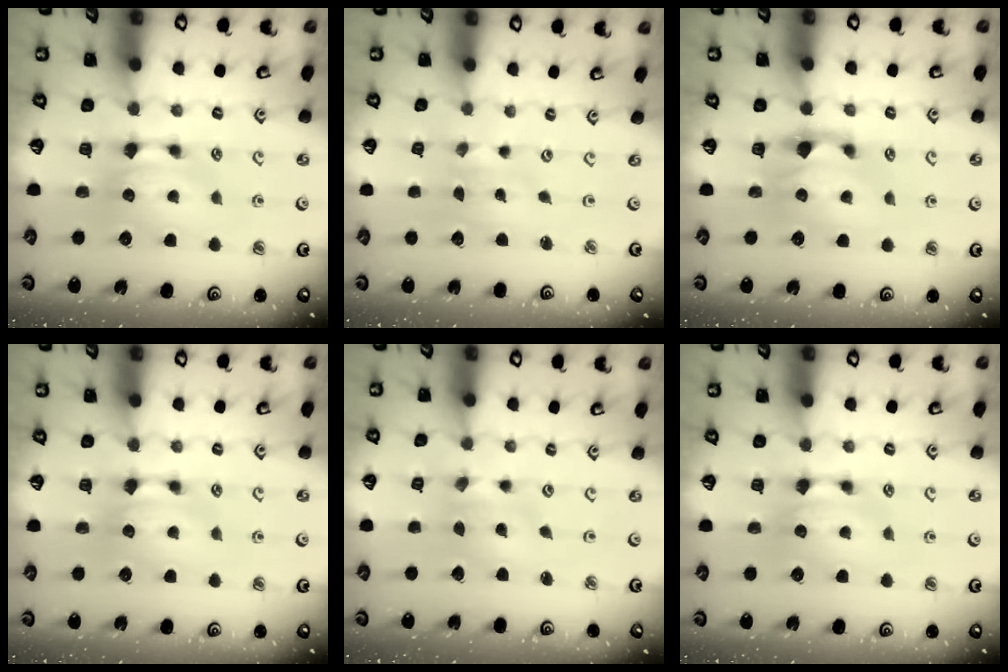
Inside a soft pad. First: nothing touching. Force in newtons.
{"total": 5.4, "press": 5.4, "slide": 0.7}
{"total": 0.7, "press": 0.4, "slide": 0.6}
{"total": 0.0}
{"total": 1.8, "press": 1.6, "slide": 0.9}
{"total": 0.0}